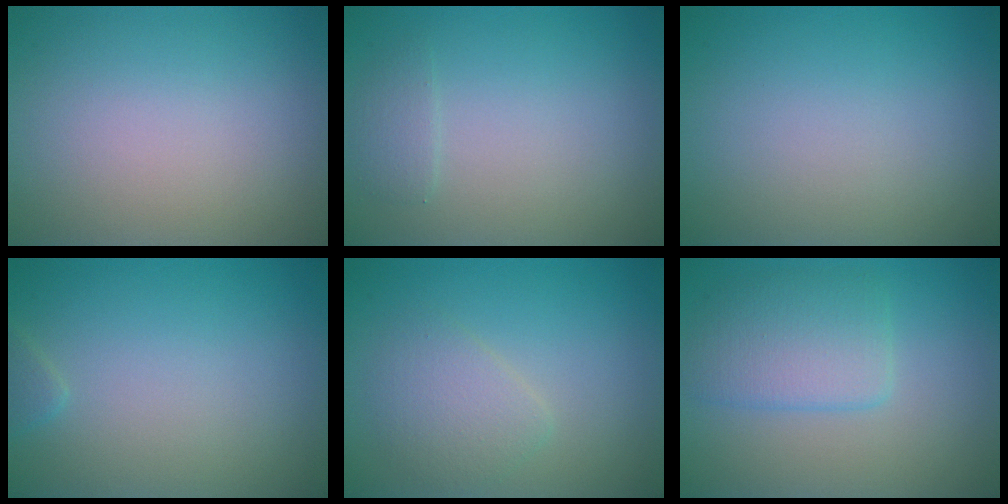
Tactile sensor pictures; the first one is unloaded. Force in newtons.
{"total": 1.1, "press": 1.1, "slide": 0.2}
{"total": 0.0}
{"total": 0.7, "press": 0.7, "slide": 0.0}
{"total": 2.6, "press": 2.6, "slide": 0.0}
{"total": 3.7, "press": 3.7, "slide": 0.1}